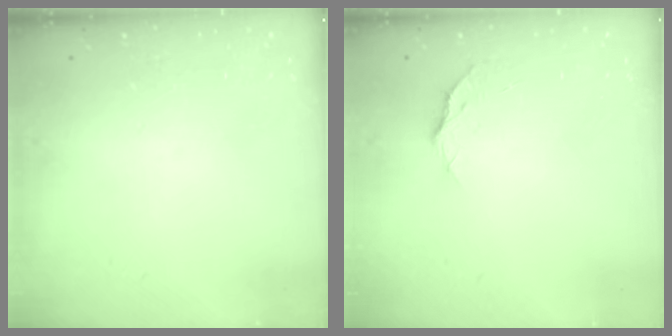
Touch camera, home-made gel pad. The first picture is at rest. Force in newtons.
{"total": 5.1, "press": 5.1, "slide": 0.2}